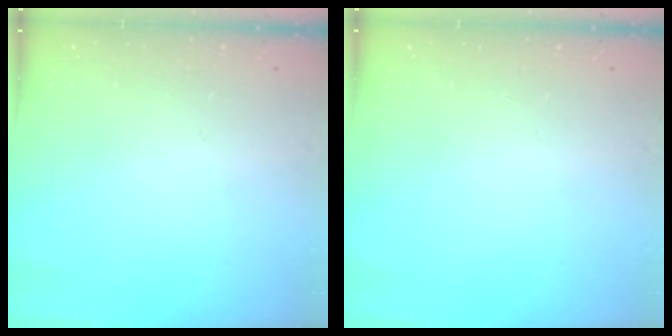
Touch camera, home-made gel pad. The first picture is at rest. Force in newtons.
{"total": 0.0}